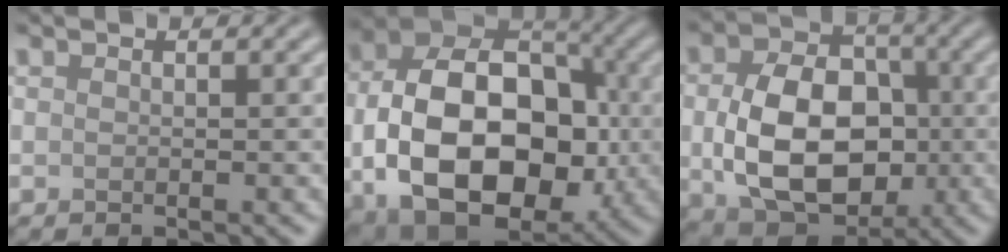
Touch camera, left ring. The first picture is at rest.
{"total": 16.8, "force": [-1.9, 11.6, 12.1], "torque": [-0.201, -0.022, -0.030]}
{"total": 10.9, "force": [-0.7, 7.7, 7.6], "torque": [-0.146, -0.015, -0.004]}